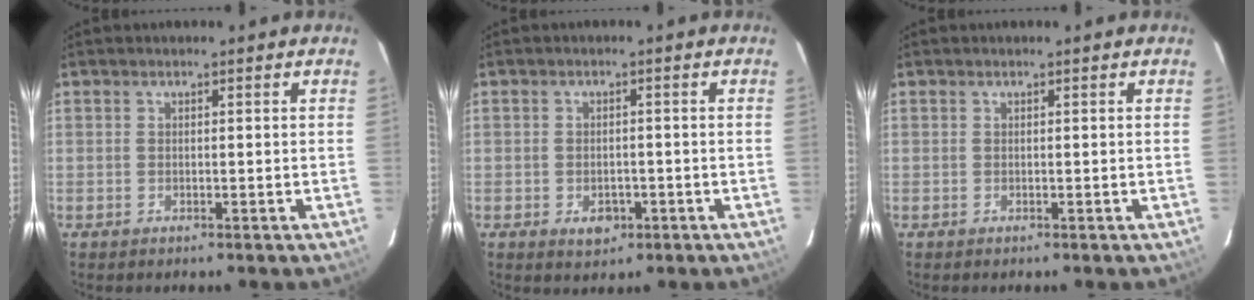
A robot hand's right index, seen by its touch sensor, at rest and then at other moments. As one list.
[{"total": 4.0, "force": [-1.5, 3.0, 2.2], "torque": [-0.043, -0.002, -0.014]}, {"total": 0.0}]